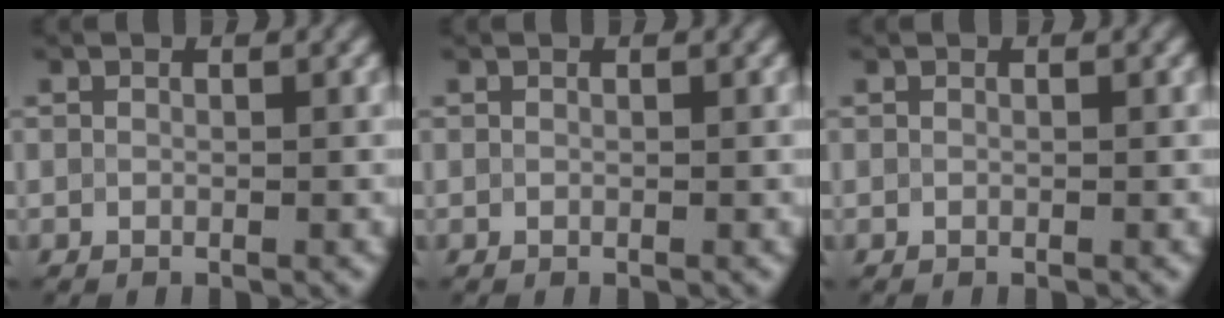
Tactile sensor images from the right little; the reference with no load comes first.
{"total": 0.0}
{"total": 0.0}